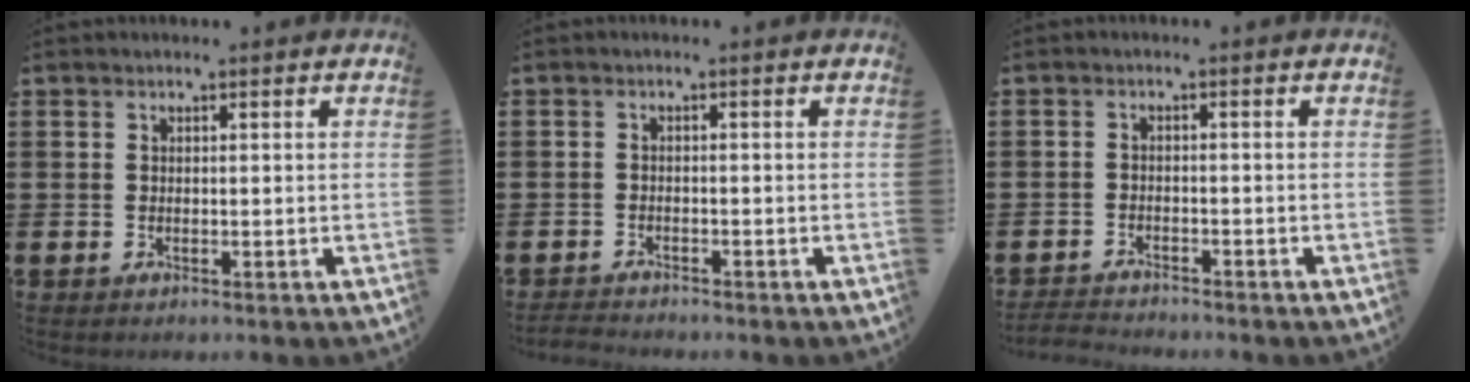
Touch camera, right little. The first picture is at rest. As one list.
[{"total": 1.3, "force": [-1.3, 0.1, 0.0], "torque": [-0.004, 0.001, -0.026]}, {"total": 1.8, "force": [-1.8, 0.0, 0.0], "torque": [-0.004, 0.001, -0.039]}]